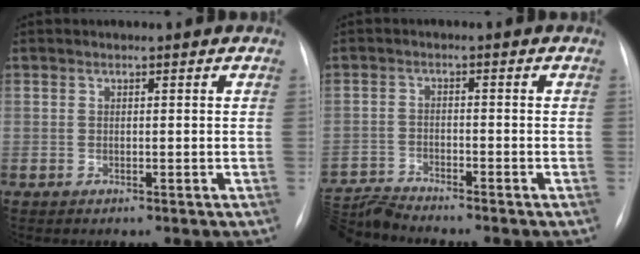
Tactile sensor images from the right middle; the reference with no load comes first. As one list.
[{"total": 6.1, "force": [-5.8, -1.6, -0.1], "torque": [-0.006, -0.005, -0.113]}]